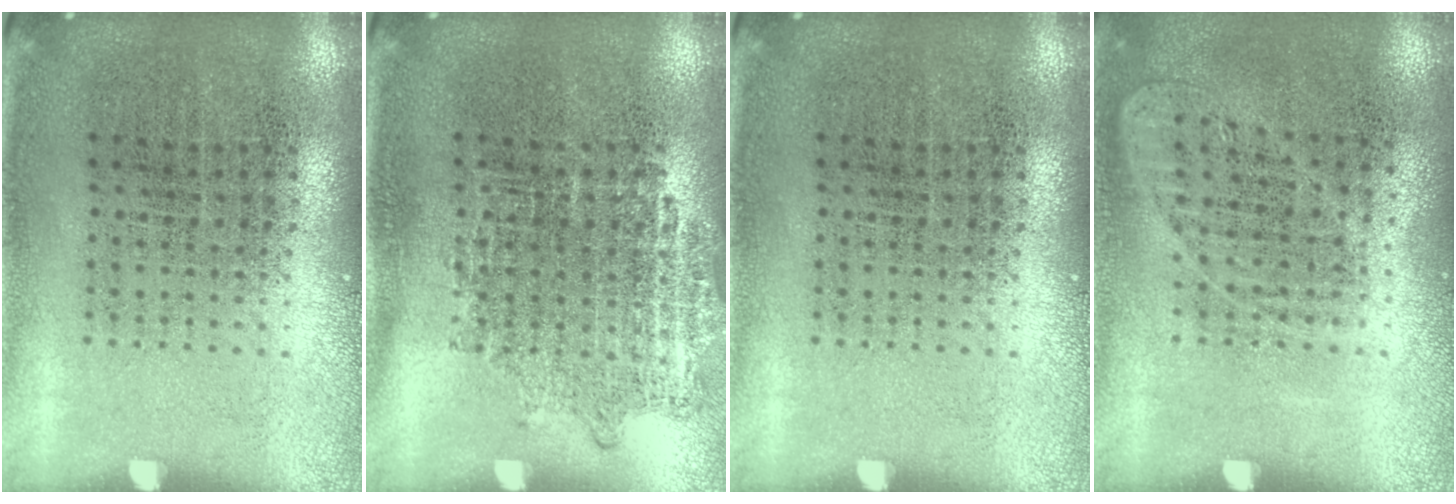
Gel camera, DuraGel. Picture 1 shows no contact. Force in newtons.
{"total": 0.9, "press": 0.9, "slide": 0.2}
{"total": 0.0}
{"total": 0.9, "press": 0.9, "slide": 0.3}